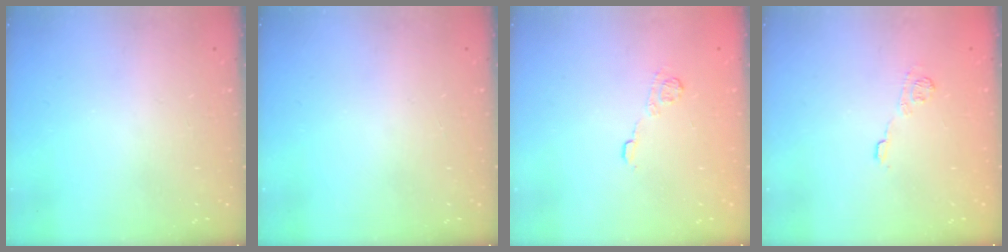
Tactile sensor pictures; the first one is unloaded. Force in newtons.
{"total": 0.0}
{"total": 8.5, "press": 8.3, "slide": 1.3}
{"total": 8.3, "press": 8.1, "slide": 1.3}